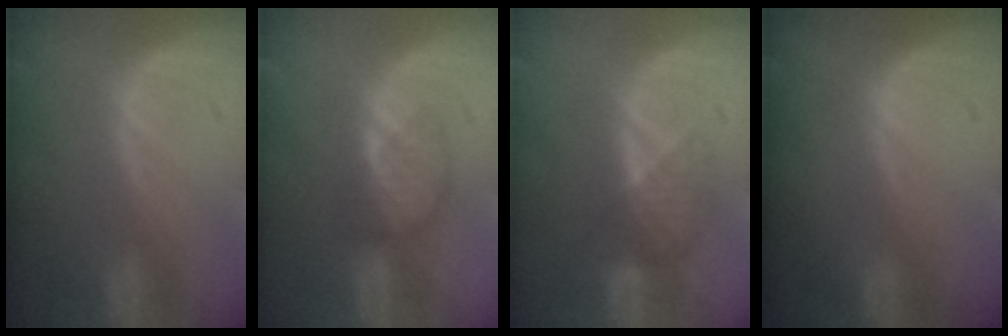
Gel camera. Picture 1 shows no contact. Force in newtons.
{"total": 4.0, "press": 3.6, "slide": 1.9}
{"total": 4.0, "press": 3.7, "slide": 1.6}
{"total": 0.0}